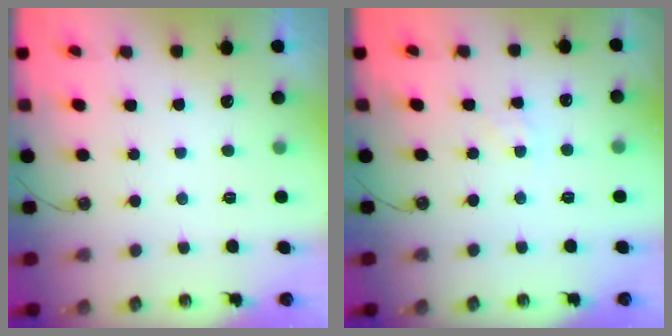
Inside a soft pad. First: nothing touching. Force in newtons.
{"total": 2.4, "press": 2.4, "slide": 0.4}